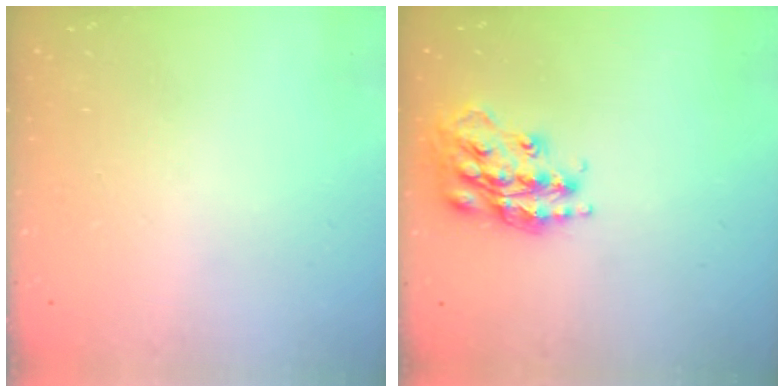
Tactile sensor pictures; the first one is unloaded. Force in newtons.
{"total": 17.0, "press": 16.9, "slide": 1.2}